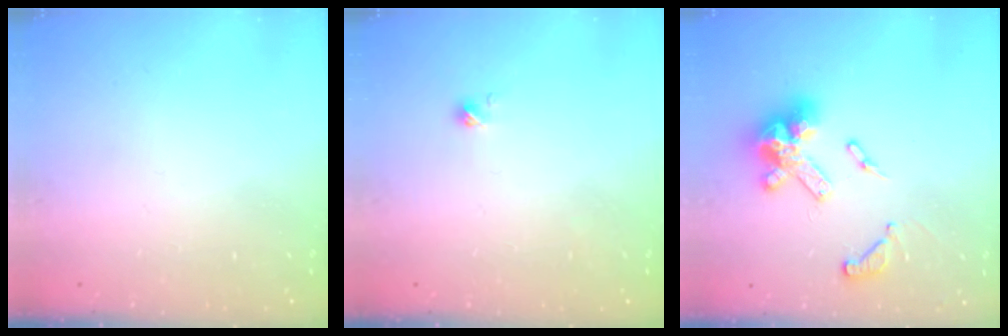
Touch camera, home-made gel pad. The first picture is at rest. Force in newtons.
{"total": 0.0}
{"total": 16.1, "press": 16.0, "slide": 2.0}